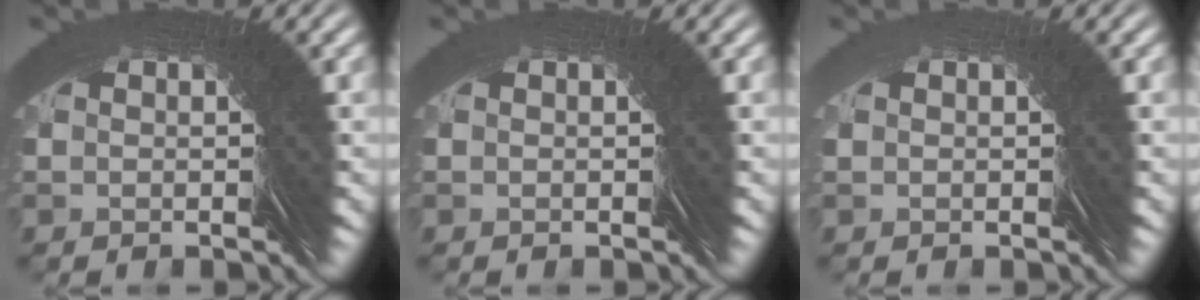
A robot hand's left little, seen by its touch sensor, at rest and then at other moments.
{"total": 0.0}
{"total": 1.4, "force": [0.5, -0.5, -1.2], "torque": [0.022, 0.008, 0.007]}